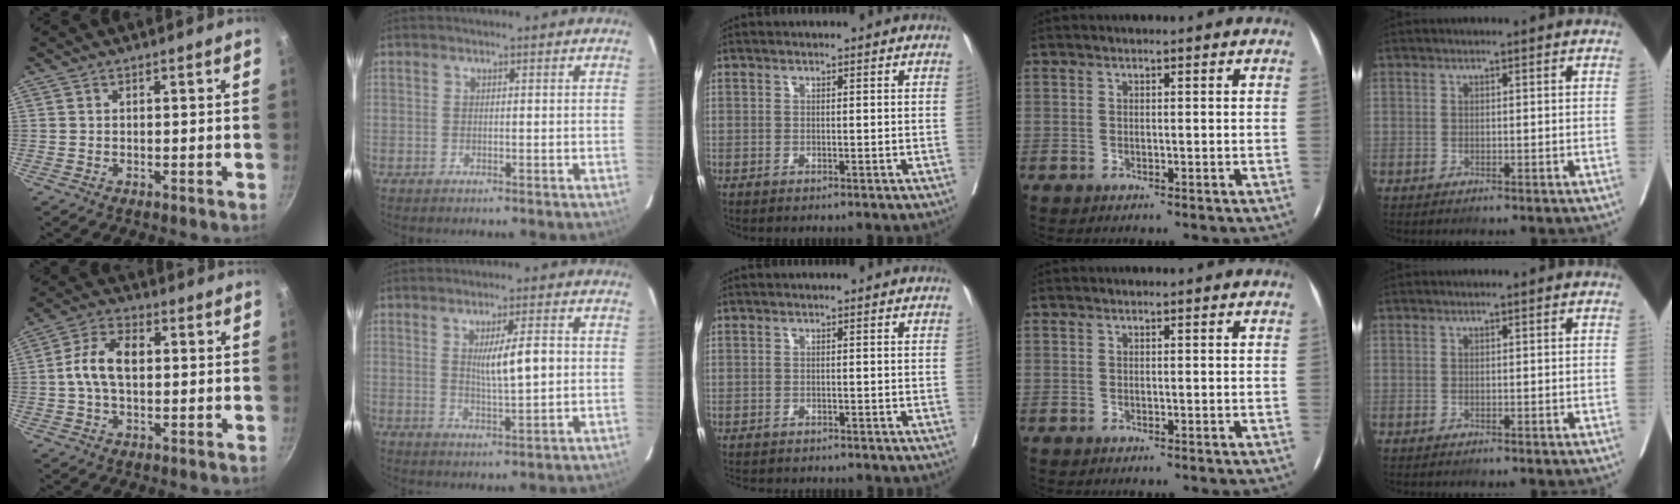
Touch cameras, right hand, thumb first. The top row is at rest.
{"thumb": {"total": 8.9, "force": [0.5, 5.2, 7.2], "torque": [-0.139, 0.020, 0.006]}, "index": {"total": 6.4, "force": [0.9, 0.7, 6.3], "torque": [-0.103, -0.002, 0.017]}, "middle": {"total": 6.2, "force": [-5.6, 1.6, 2.1], "torque": [-0.028, -0.003, -0.076]}}